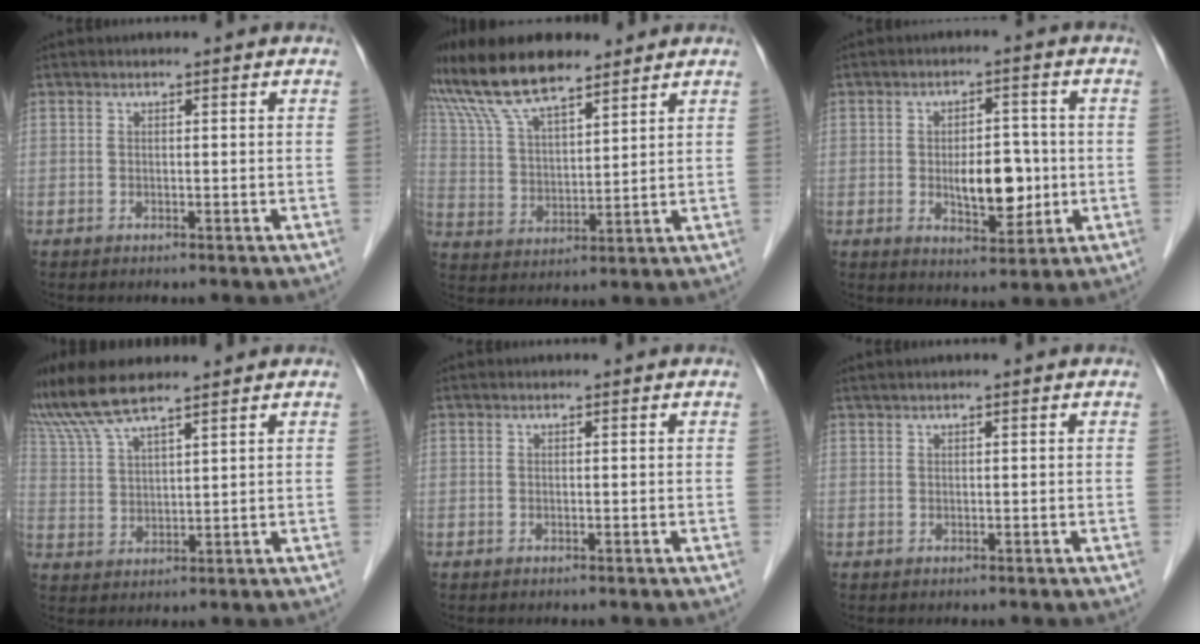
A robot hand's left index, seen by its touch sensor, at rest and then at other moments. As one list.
[{"total": 12.7, "force": [10.5, 2.8, 6.5], "torque": [-0.141, 0.023, 0.204]}, {"total": 7.3, "force": [-0.8, 3.4, 6.4], "torque": [-0.098, -0.005, -0.008]}, {"total": 9.9, "force": [8.6, 0.7, 4.9], "torque": [-0.105, 0.021, 0.170]}, {"total": 0.0}, {"total": 1.1, "force": [0.8, -0.1, 0.8], "torque": [-0.018, 0.014, 0.018]}]